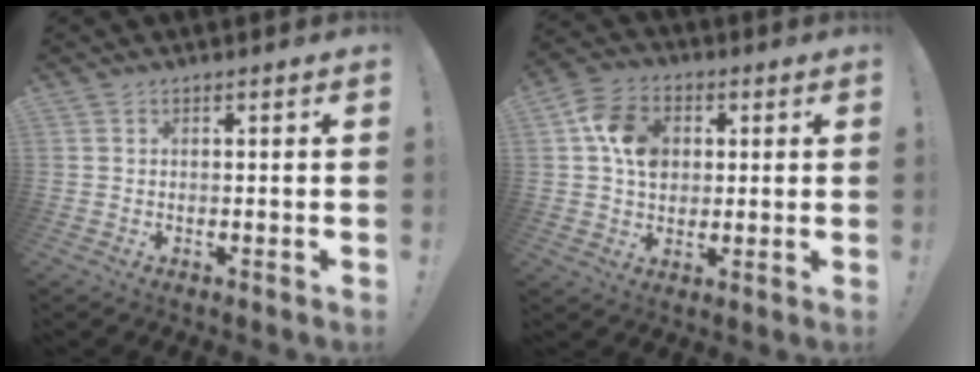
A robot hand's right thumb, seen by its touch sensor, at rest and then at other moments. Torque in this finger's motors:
{"motor_torque": [-0.72, 0.84, 0.91, 0.23, 0.06]}